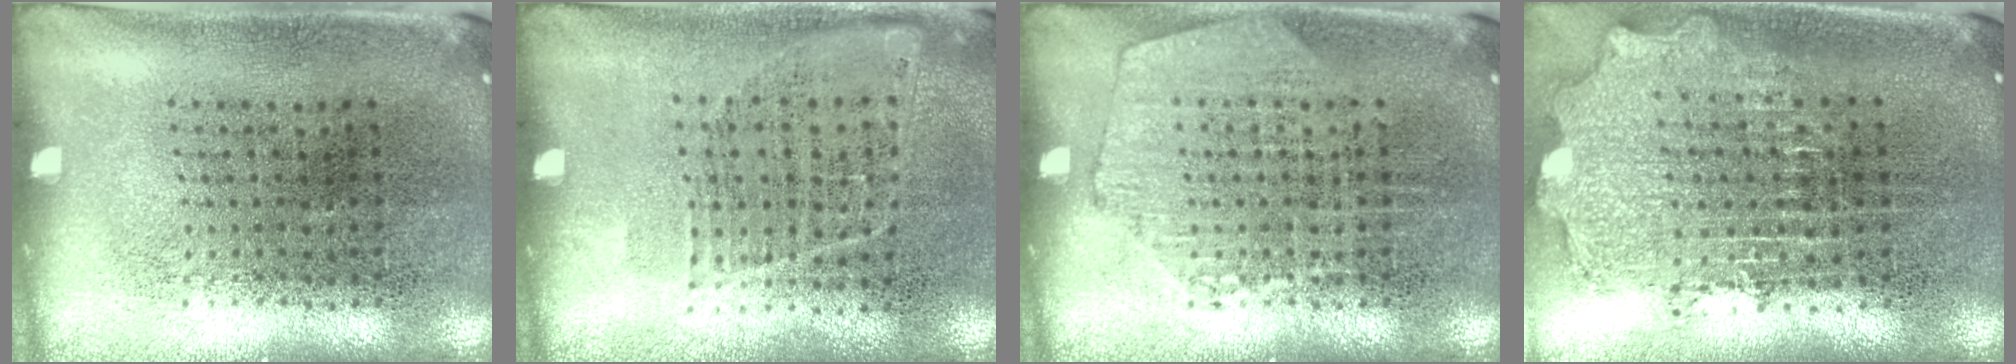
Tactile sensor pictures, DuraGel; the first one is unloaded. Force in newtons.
{"total": 1.0, "press": 0.9, "slide": 0.6}
{"total": 1.5, "press": 1.5, "slide": 0.3}
{"total": 2.0, "press": 1.6, "slide": 1.2}